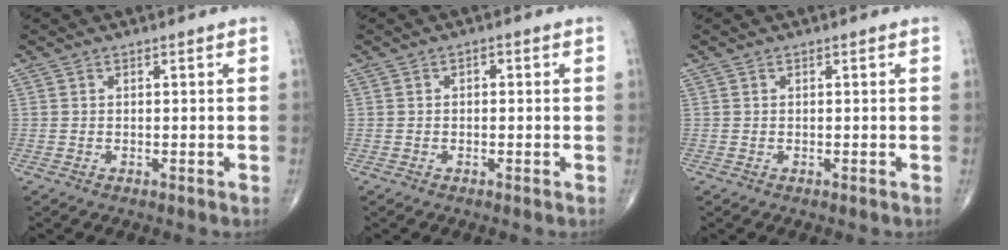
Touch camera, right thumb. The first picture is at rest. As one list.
[{"total": 0.9, "force": [0.1, 0.6, 0.7], "torque": [-0.003, 0.005, -0.003]}, {"total": 0.0}]